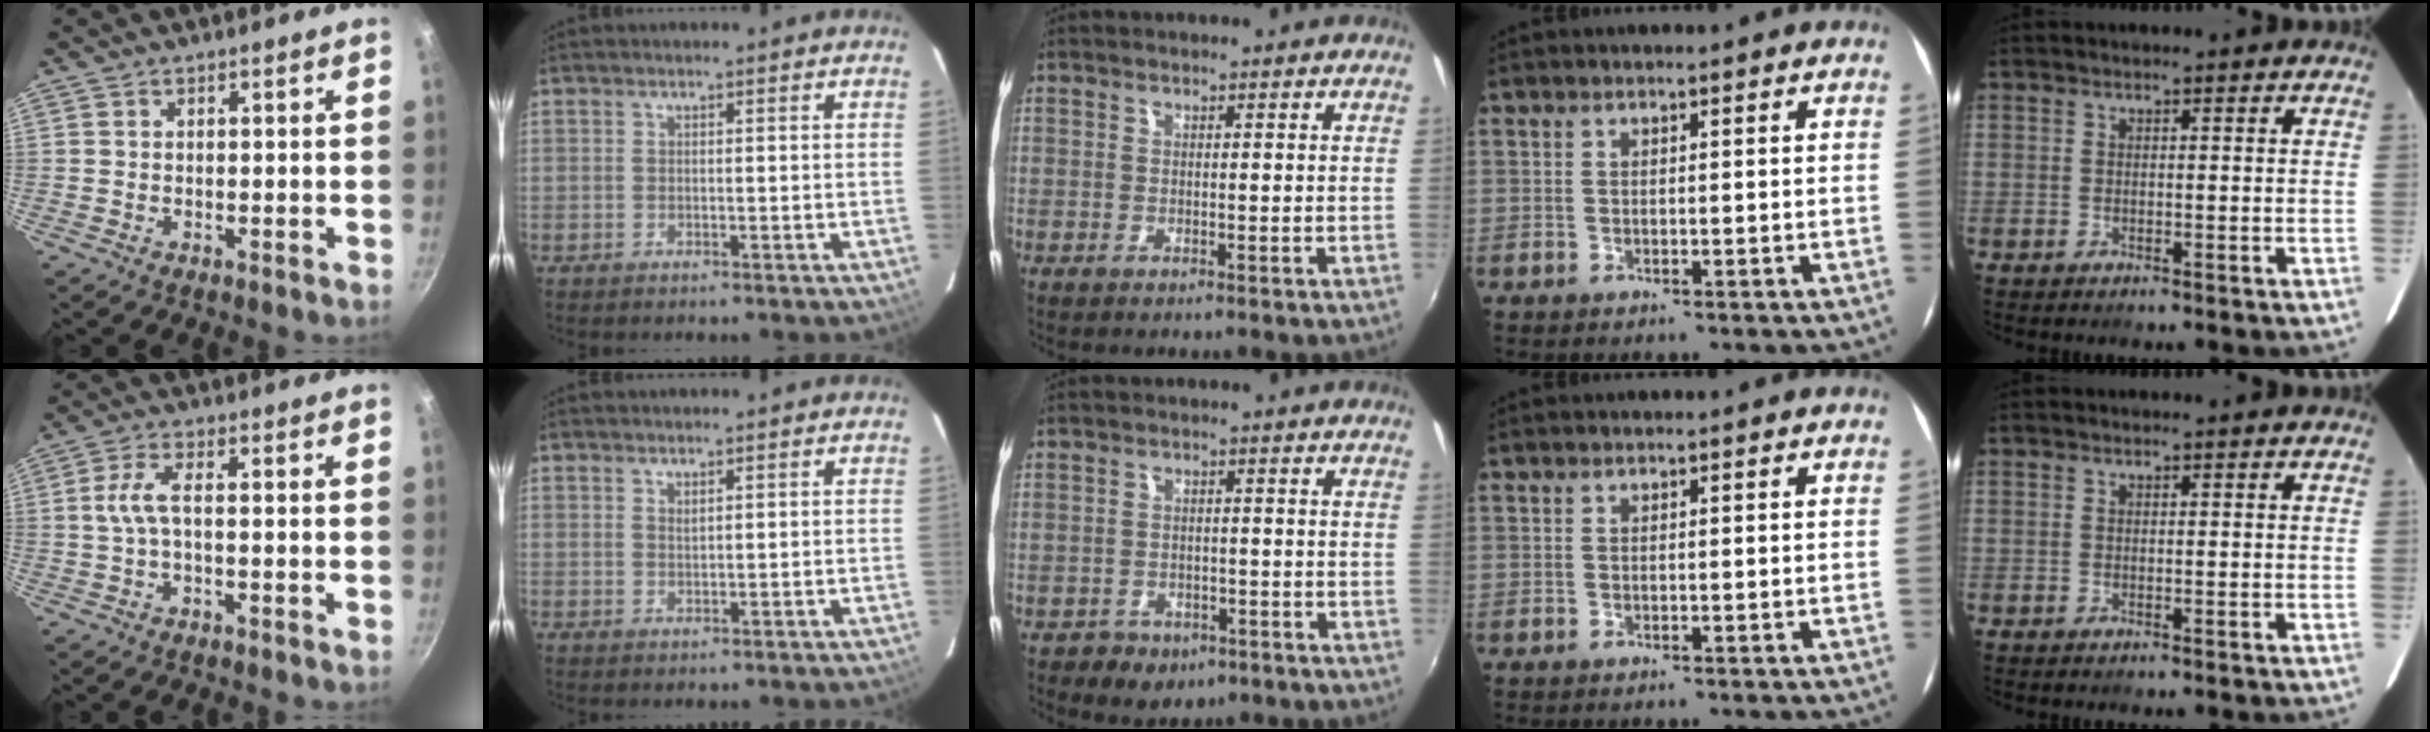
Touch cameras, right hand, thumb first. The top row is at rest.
{"thumb": {"total": 4.4, "force": [-0.5, 1.3, 4.1], "torque": [-0.100, 0.015, -0.013]}, "index": {"total": 1.0, "force": [0.7, 0.3, 0.6], "torque": [-0.010, 0.001, 0.013]}, "middle": {"total": 6.1, "force": [-3.6, 4.4, 2.2], "torque": [-0.066, -0.001, -0.041]}}